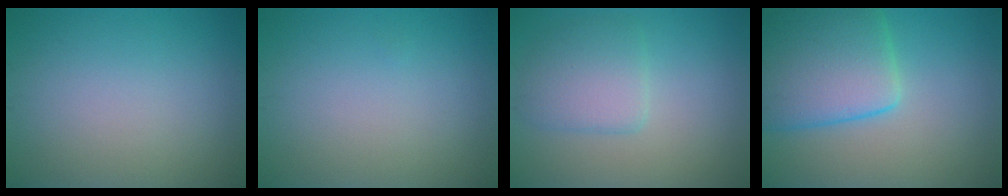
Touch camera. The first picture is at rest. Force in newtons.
{"total": 0.0}
{"total": 3.6, "press": 3.6, "slide": 0.2}
{"total": 8.8, "press": 8.7, "slide": 0.4}